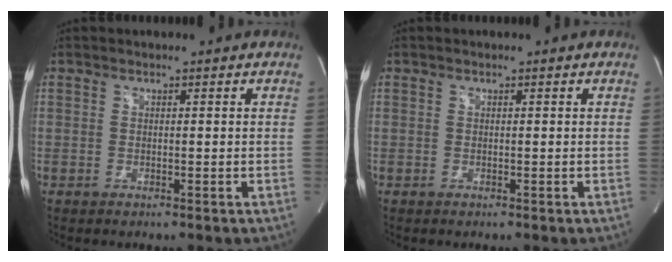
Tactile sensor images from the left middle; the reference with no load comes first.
{"total": 0.0}